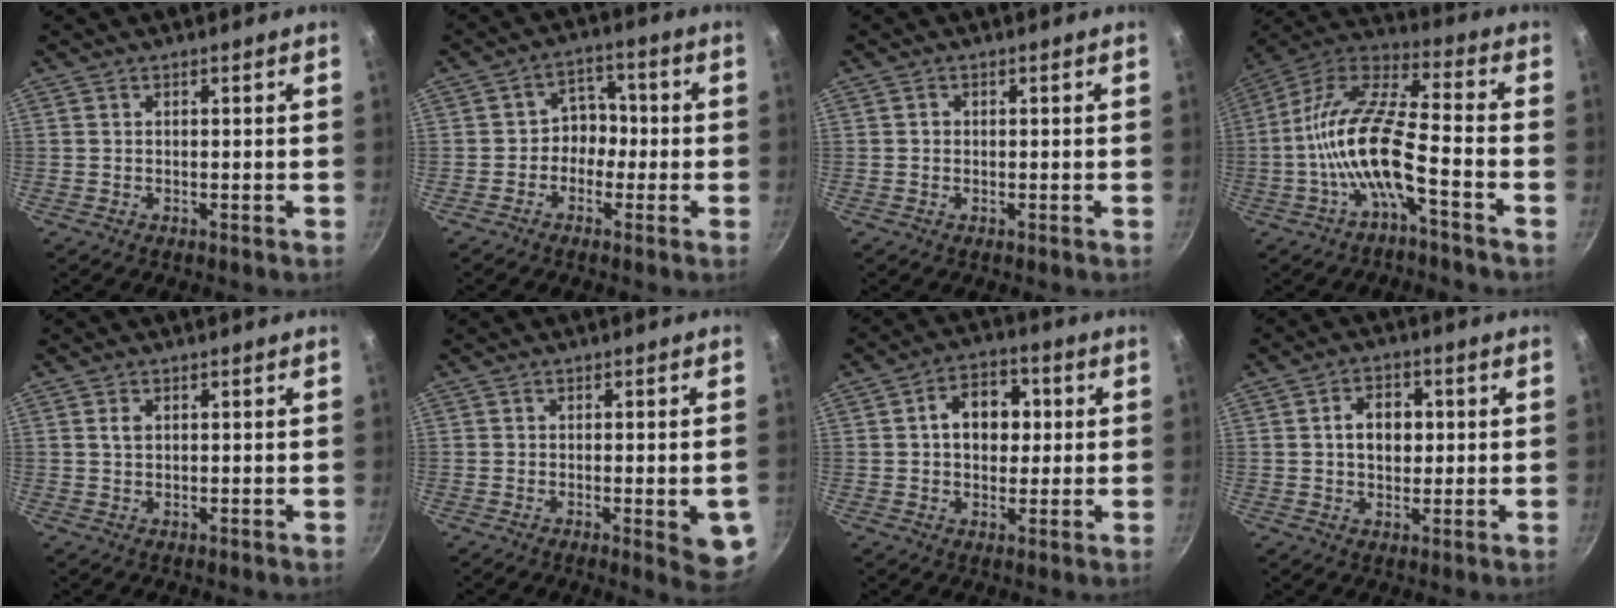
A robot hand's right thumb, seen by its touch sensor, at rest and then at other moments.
{"total": 5.3, "force": [-1.3, 4.5, 2.5], "torque": [0.013, 0.025, -0.032]}
{"total": 0.7, "force": [0.0, 0.7, 0.2], "torque": [0.001, 0.003, -0.002]}
{"total": 14.9, "force": [-4.9, 4.3, 13.4], "torque": [-0.261, 0.050, -0.107]}
{"total": 1.5, "force": [0.4, 1.1, 1.0], "torque": [-0.015, 0.001, 0.007]}
{"total": 7.5, "force": [-1.9, 2.0, 6.9], "torque": [-0.066, -0.001, -0.021]}
{"total": 9.4, "force": [1.3, 6.9, 6.3], "torque": [-0.055, 0.012, 0.010]}
{"total": 6.6, "force": [0.7, 4.9, 4.3], "torque": [-0.042, 0.007, 0.007]}